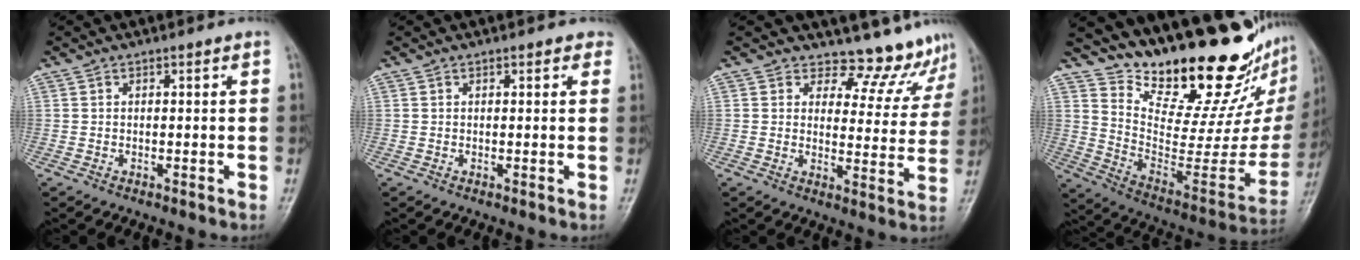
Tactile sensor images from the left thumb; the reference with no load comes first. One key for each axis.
{"total": 1.6, "fx": 1.0, "fy": 1.0, "fz": 0.8, "tx": 0.008, "ty": -0.001, "tz": 0.005}
{"total": 9.5, "fx": 9.0, "fy": 3.2, "fz": -0.2, "tx": 0.044, "ty": -0.082, "tz": 0.100}
{"total": 28.0, "fx": 21.3, "fy": 9.0, "fz": 15.8, "tx": -0.206, "ty": -0.145, "tz": 0.327}